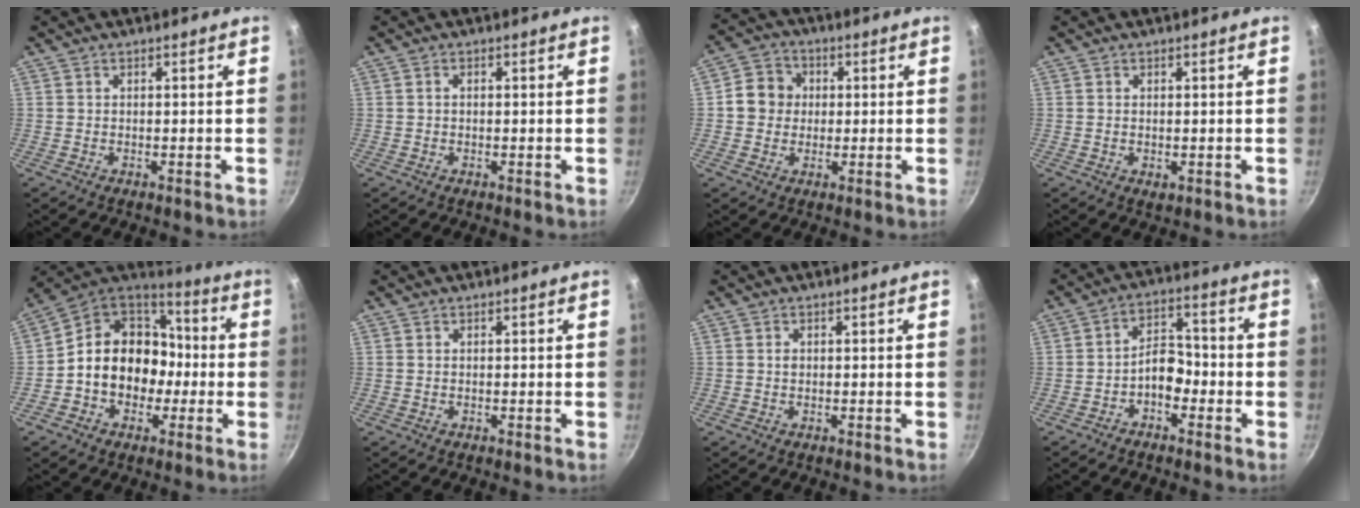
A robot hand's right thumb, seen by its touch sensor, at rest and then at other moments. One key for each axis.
{"total": 0.7, "fx": 0.0, "fy": 0.5, "fz": 0.5, "tx": -0.008, "ty": 0.005, "tz": 0.000}
{"total": 7.0, "fx": 0.6, "fy": 6.4, "fz": 2.9, "tx": -0.016, "ty": 0.010, "tz": -0.006}
{"total": 1.3, "fx": 0.0, "fy": 0.8, "fz": 1.0, "tx": -0.015, "ty": -0.004, "tz": -0.001}
{"total": 16.5, "fx": -2.1, "fy": 13.6, "fz": 9.1, "tx": -0.105, "ty": 0.050, "tz": -0.043}
{"total": 0.0}
{"total": 0.7, "fx": 0.1, "fy": 0.6, "fz": 0.4, "tx": -0.005, "ty": 0.003, "tz": 0.001}
{"total": 6.1, "fx": -2.6, "fy": 3.7, "fz": 4.0, "tx": -0.040, "ty": 0.040, "tz": -0.049}